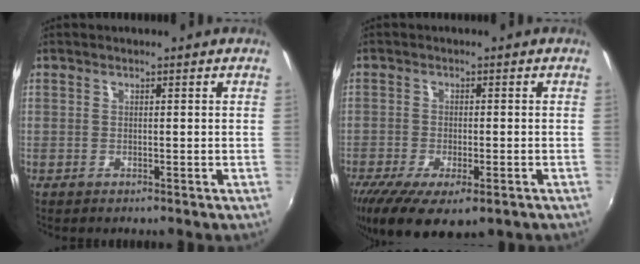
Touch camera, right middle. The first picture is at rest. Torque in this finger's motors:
{"motor_torque": [1.41, -0.73, 0.65, 0.20]}